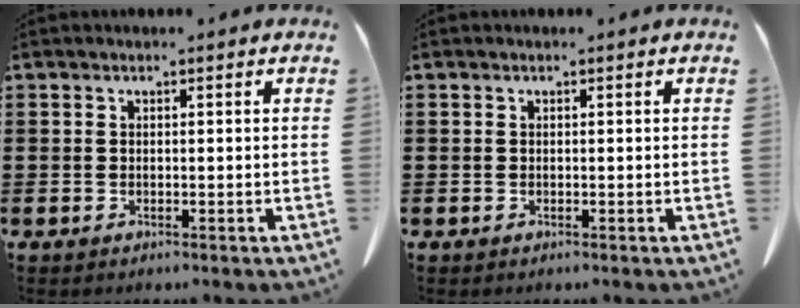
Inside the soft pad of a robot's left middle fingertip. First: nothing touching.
{"total": 0.0}